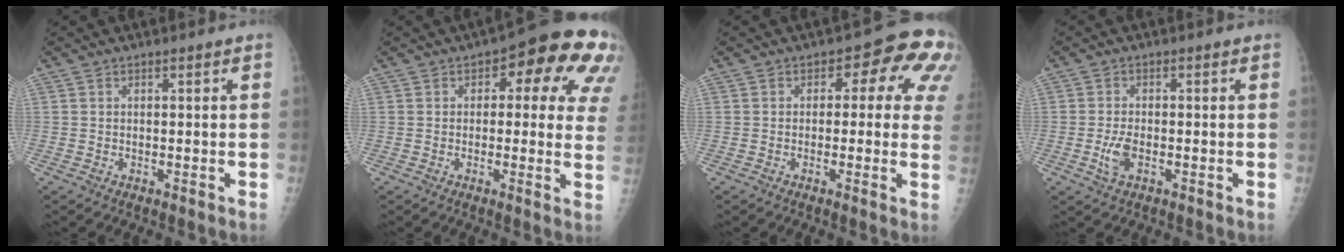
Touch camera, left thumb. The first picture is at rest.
{"total": 15.0, "force": [5.3, 6.8, 12.3], "torque": [-0.090, 0.003, 0.048]}
{"total": 9.8, "force": [2.3, 5.3, 7.9], "torque": [-0.039, 0.015, 0.014]}
{"total": 3.3, "force": [-1.1, 1.6, 2.7], "torque": [-0.062, 0.003, -0.019]}